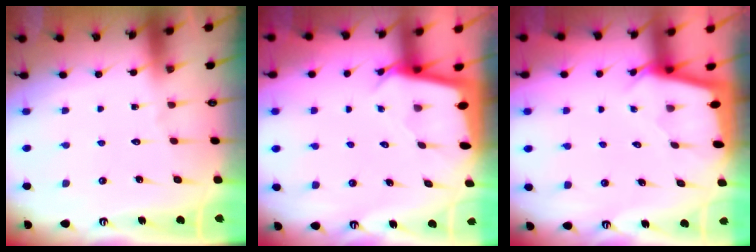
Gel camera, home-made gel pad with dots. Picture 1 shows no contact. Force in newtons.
{"total": 2.4, "press": 2.4, "slide": 0.2}
{"total": 2.3, "press": 2.3, "slide": 0.2}